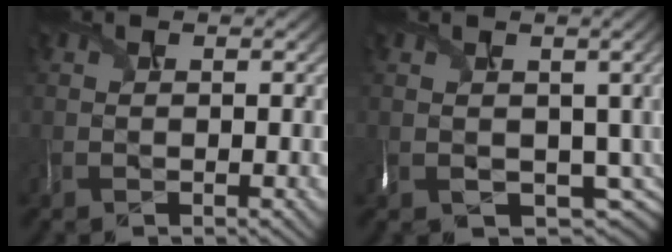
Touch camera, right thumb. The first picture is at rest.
{"total": 5.6, "force": [-0.1, 4.2, 3.8], "torque": [-0.094, -0.027, 0.016]}